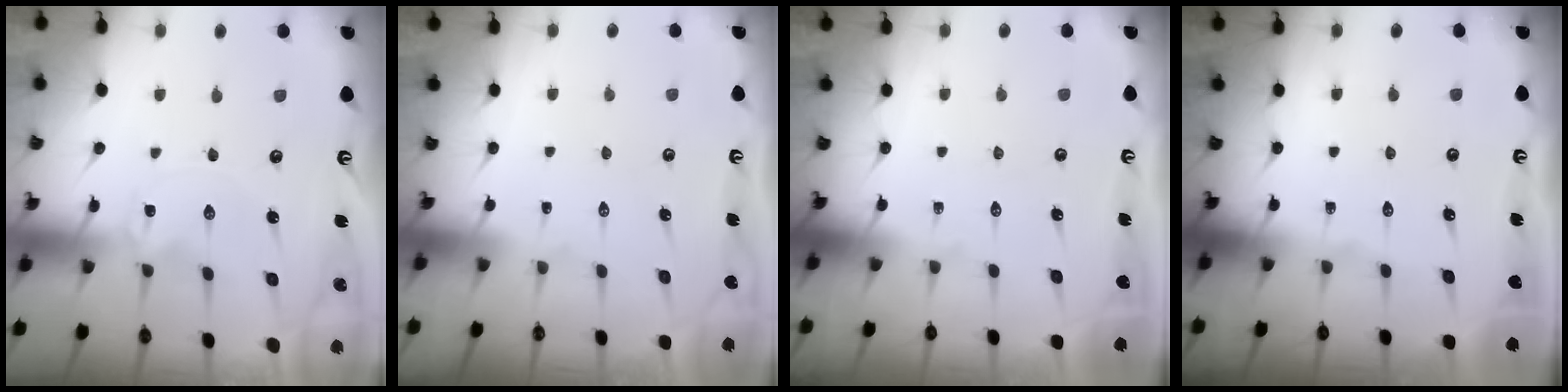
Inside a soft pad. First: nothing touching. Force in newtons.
{"total": 1.6, "press": 1.6, "slide": 0.1}
{"total": 0.0}
{"total": 0.0}